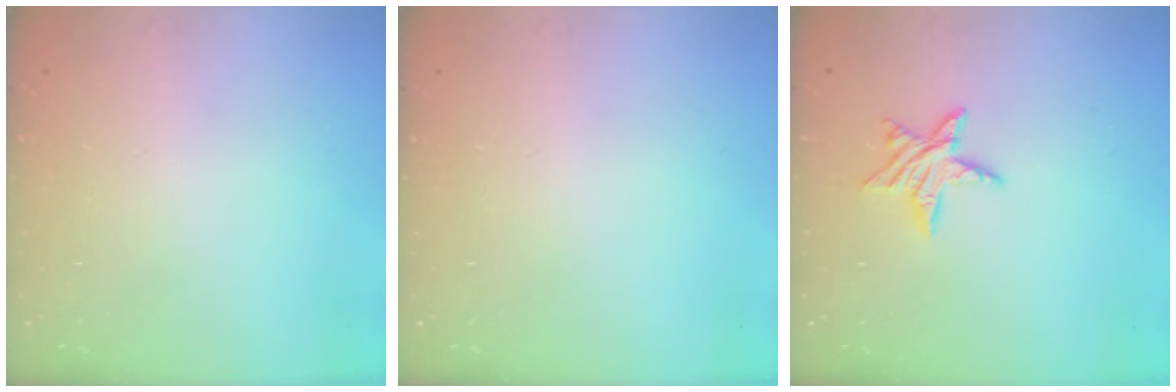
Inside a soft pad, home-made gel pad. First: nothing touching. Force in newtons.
{"total": 0.0}
{"total": 7.9, "press": 7.9, "slide": 0.5}